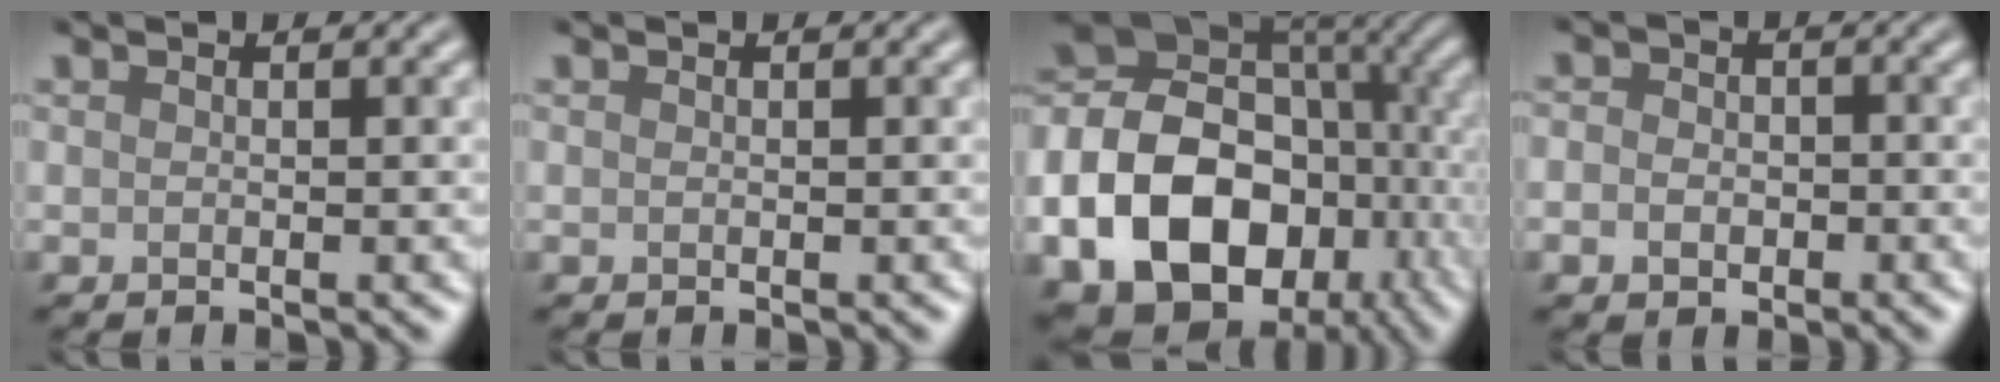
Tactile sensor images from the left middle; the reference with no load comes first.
{"total": 0.0}
{"total": 20.7, "force": [-5.7, 16.0, 11.7], "torque": [-0.237, -0.013, -0.101]}
{"total": 2.6, "force": [-0.5, 2.2, 1.2], "torque": [-0.009, 0.000, -0.018]}